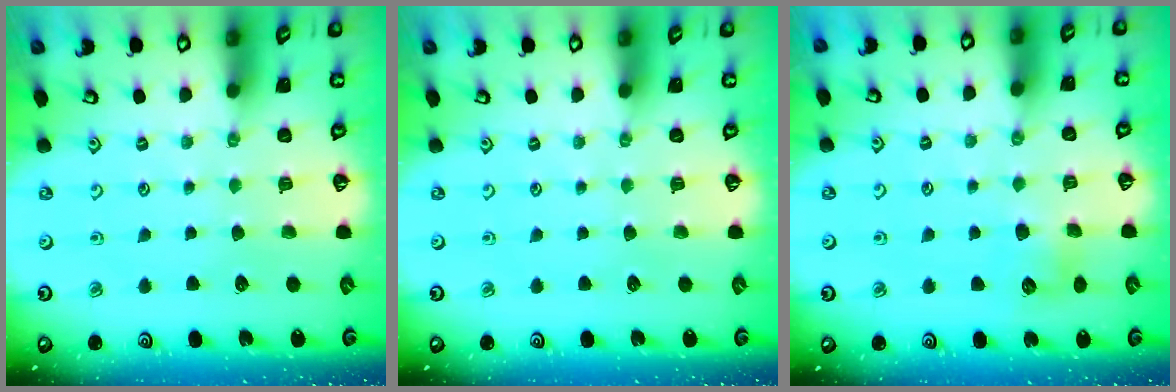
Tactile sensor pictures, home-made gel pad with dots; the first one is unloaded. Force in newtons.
{"total": 0.0}
{"total": 5.6, "press": 5.5, "slide": 0.7}